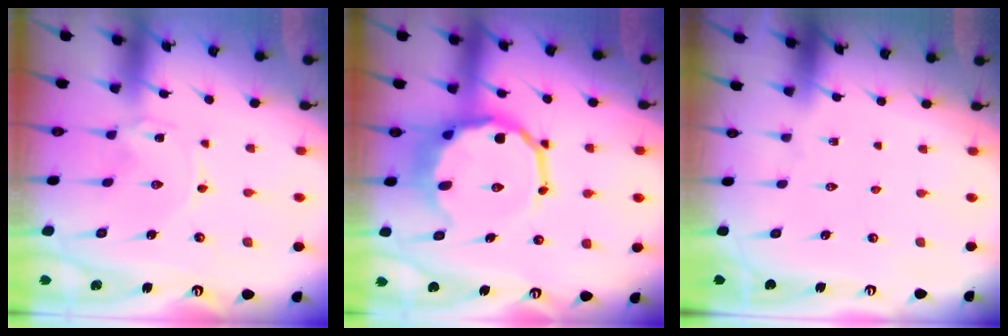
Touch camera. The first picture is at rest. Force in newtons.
{"total": 14.5, "press": 14.0, "slide": 3.7}
{"total": 0.0}